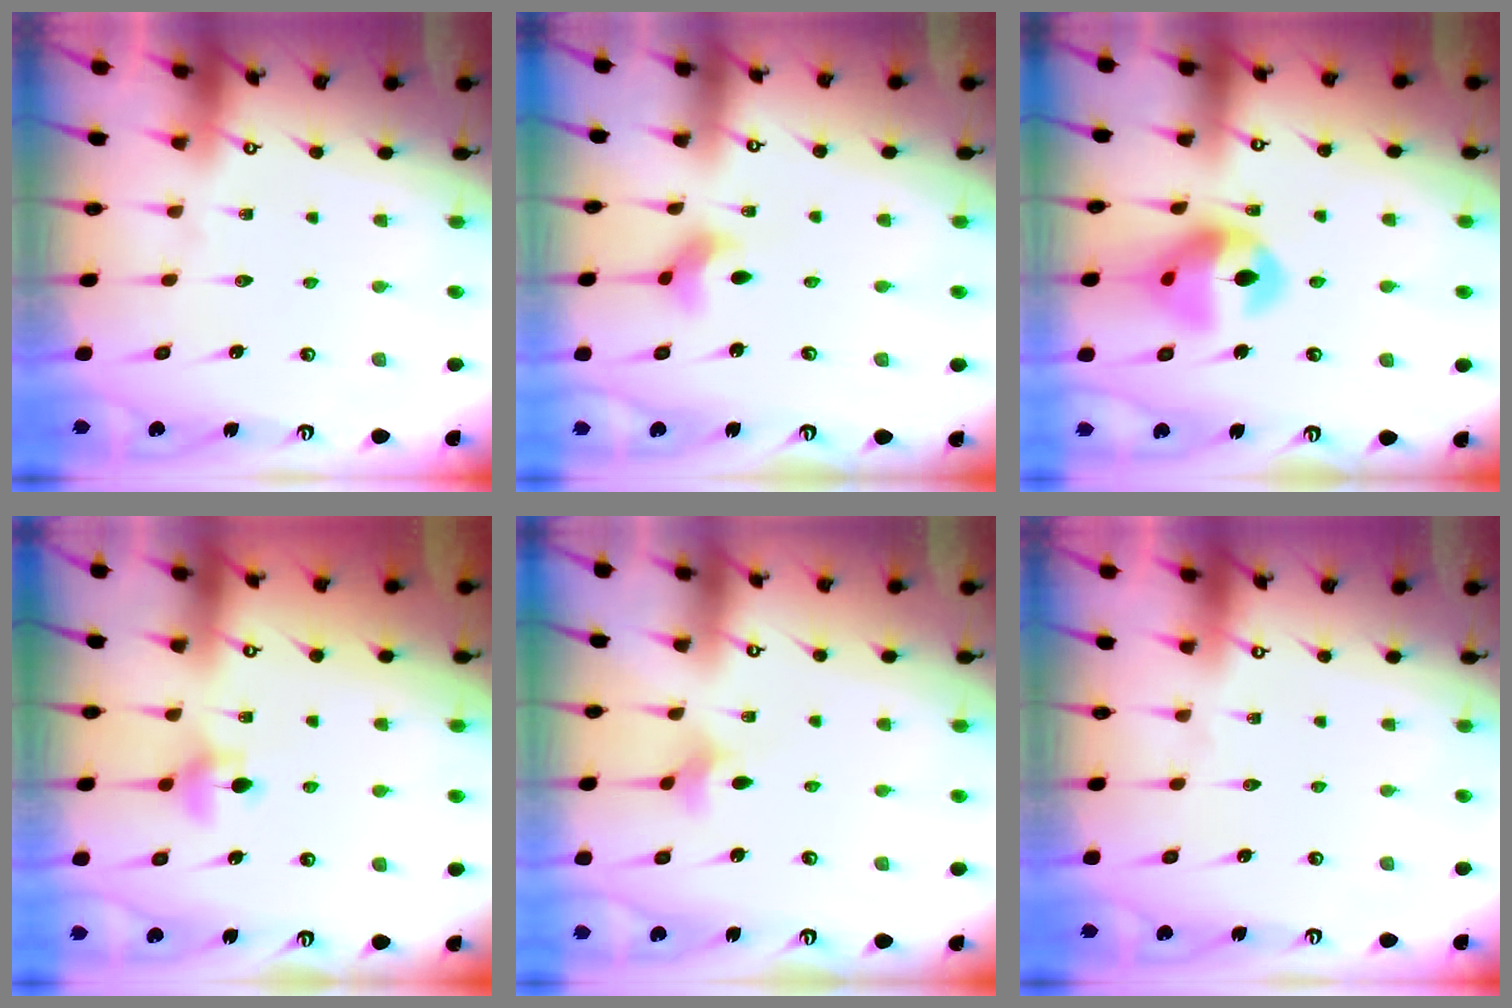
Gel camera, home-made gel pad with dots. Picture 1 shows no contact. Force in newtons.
{"total": 3.9, "press": 3.9, "slide": 0.7}
{"total": 15.4, "press": 15.3, "slide": 2.0}
{"total": 5.9, "press": 5.9, "slide": 0.5}
{"total": 3.6, "press": 3.6, "slide": 0.5}
{"total": 0.0}